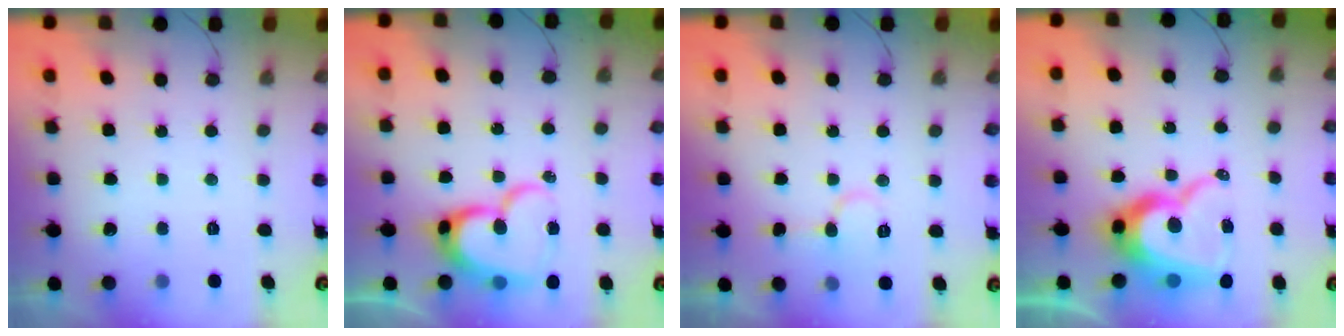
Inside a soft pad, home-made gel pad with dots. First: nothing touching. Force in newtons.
{"total": 15.1, "press": 15.0, "slide": 1.2}
{"total": 6.8, "press": 6.8, "slide": 0.3}
{"total": 15.7, "press": 15.7, "slide": 1.3}